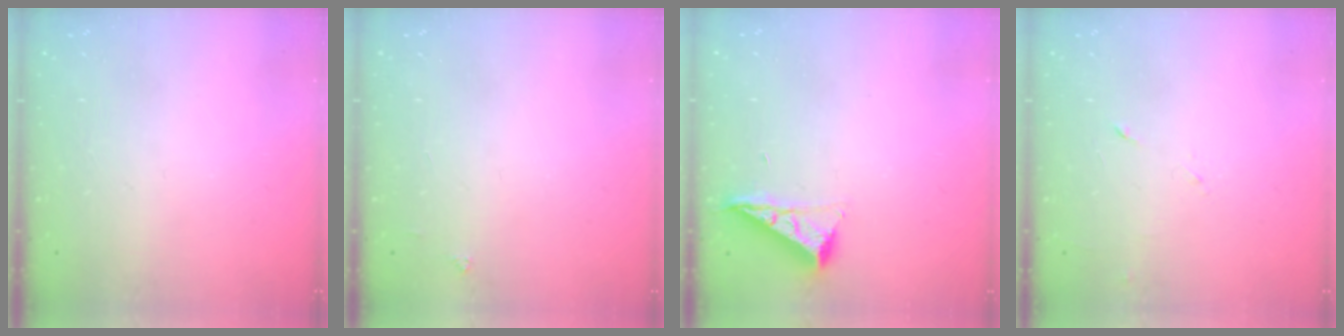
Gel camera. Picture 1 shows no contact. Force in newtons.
{"total": 3.8, "press": 3.8, "slide": 0.4}
{"total": 7.1, "press": 7.1, "slide": 0.5}
{"total": 3.9, "press": 3.8, "slide": 0.8}